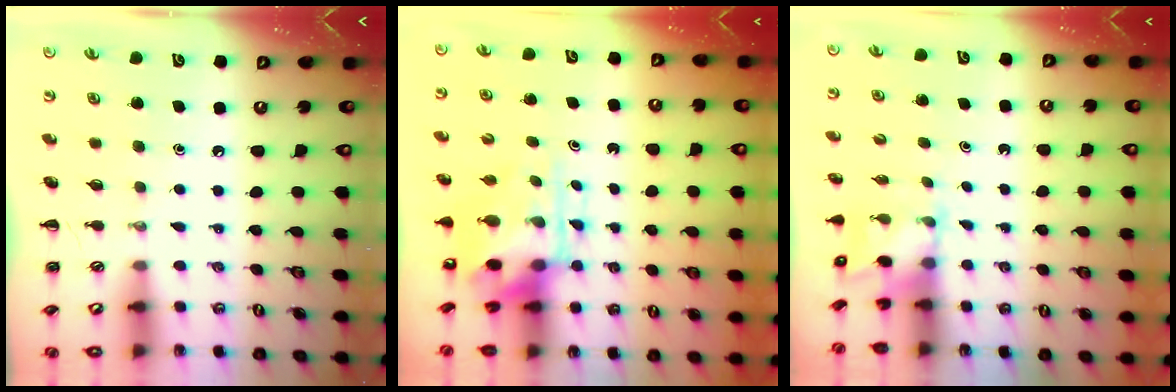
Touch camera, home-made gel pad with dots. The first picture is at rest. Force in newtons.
{"total": 6.2, "press": 6.1, "slide": 1.4}
{"total": 2.4, "press": 2.3, "slide": 0.8}